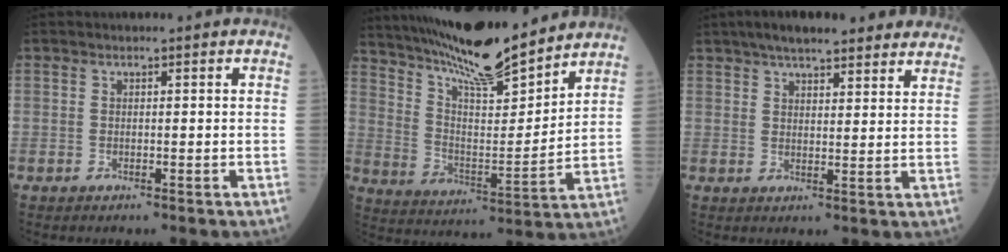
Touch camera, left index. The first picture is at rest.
{"total": 17.0, "force": [15.0, 1.6, 7.7], "torque": [-0.141, -0.004, 0.260]}
{"total": 13.6, "force": [11.3, 3.0, 6.9], "torque": [-0.086, 0.030, 0.148]}